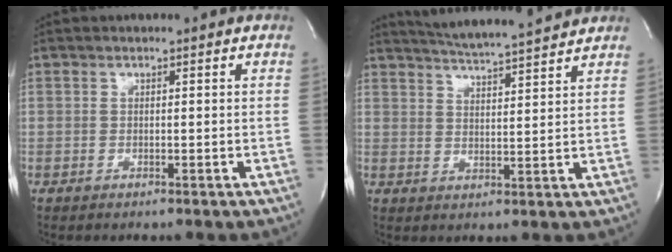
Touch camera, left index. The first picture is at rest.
{"total": 11.2, "force": [10.5, -0.2, 3.9], "torque": [-0.074, 0.007, 0.152]}